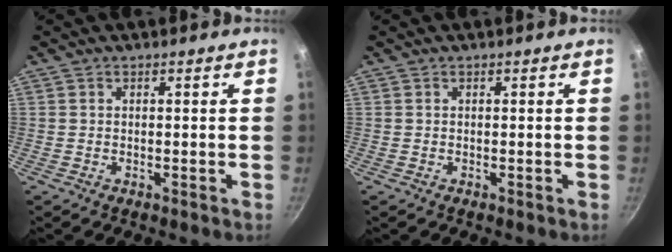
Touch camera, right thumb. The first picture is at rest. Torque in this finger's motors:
{"motor_torque": [-0.11, 0.11, 0.15, 0.10, 0.00]}